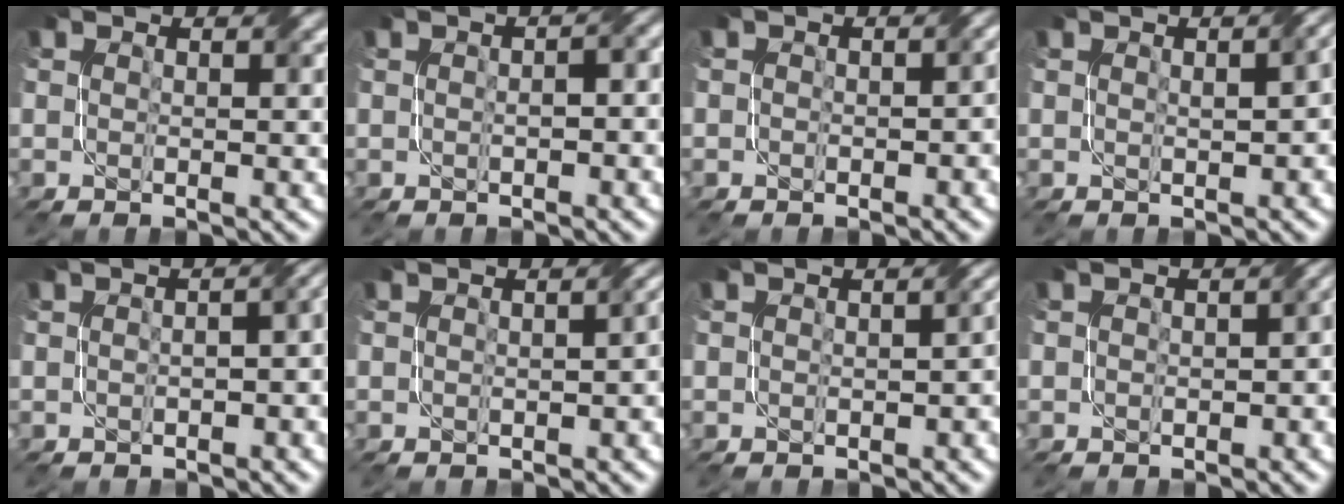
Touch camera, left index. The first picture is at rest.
{"total": 3.5, "force": [0.3, 1.5, 3.1], "torque": [-0.038, 0.013, -0.004]}
{"total": 2.8, "force": [0.0, 2.0, 2.0], "torque": [-0.012, -0.004, -0.002]}
{"total": 2.8, "force": [0.3, 0.8, 2.7], "torque": [-0.032, 0.011, 0.010]}
{"total": 6.2, "force": [-0.2, 3.1, 5.4], "torque": [-0.036, 0.011, -0.012]}
{"total": 2.8, "force": [-0.3, 1.2, 2.5], "torque": [-0.018, 0.000, 0.008]}
{"total": 2.8, "force": [-0.2, 1.5, 2.3], "torque": [-0.014, 0.000, 0.001]}
{"total": 3.6, "force": [-0.3, 2.3, 2.8], "torque": [-0.012, -0.002, 0.003]}